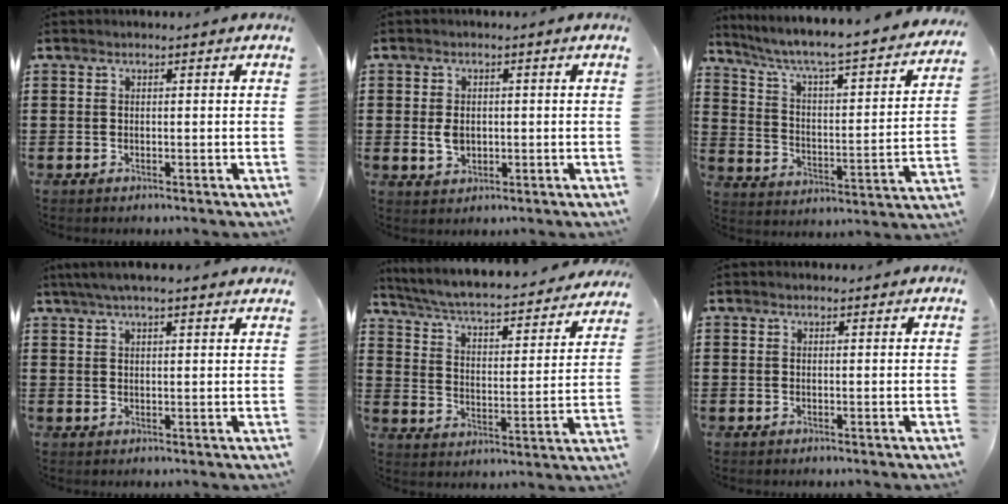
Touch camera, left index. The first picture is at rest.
{"total": 3.1, "force": [0.0, 2.1, 2.3], "torque": [-0.054, 0.003, -0.002]}
{"total": 4.6, "force": [3.5, 0.3, 3.0], "torque": [-0.076, -0.040, 0.046]}
{"total": 4.2, "force": [3.5, 0.4, 2.2], "torque": [-0.051, 0.001, 0.064]}
{"total": 4.4, "force": [4.0, 0.1, 1.9], "torque": [-0.059, -0.039, 0.058]}
{"total": 0.8, "force": [0.7, 0.3, 0.1], "torque": [-0.004, 0.002, 0.014]}